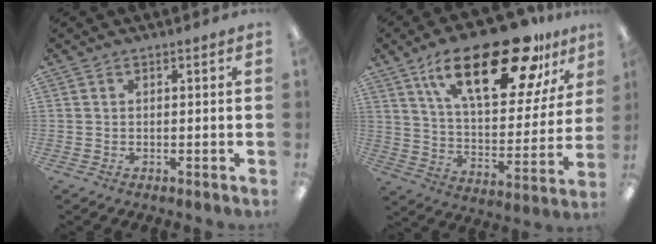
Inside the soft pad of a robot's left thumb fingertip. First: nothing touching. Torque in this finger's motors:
{"motor_torque": [0.90, 0.85, 1.64, -1.13, 0.35]}